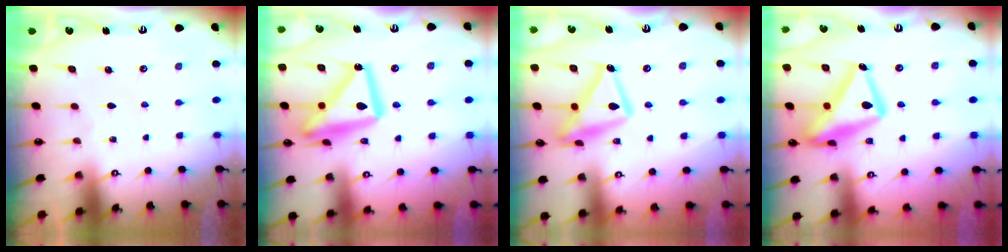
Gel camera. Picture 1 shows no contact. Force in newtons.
{"total": 18.7, "press": 18.6, "slide": 1.7}
{"total": 16.5, "press": 16.4, "slide": 1.3}
{"total": 19.3, "press": 19.2, "slide": 1.5}